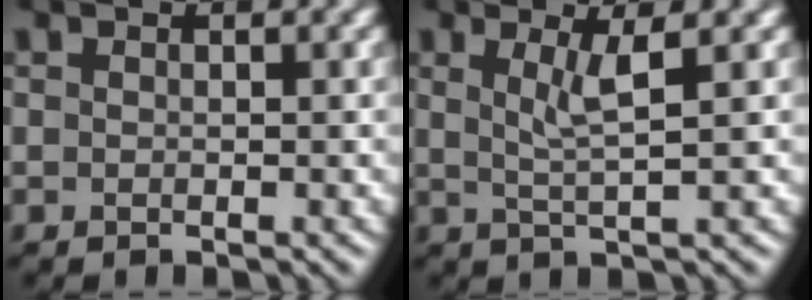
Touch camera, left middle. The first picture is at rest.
{"total": 2.6, "force": [1.0, 0.1, 2.4], "torque": [-0.047, 0.002, 0.018]}